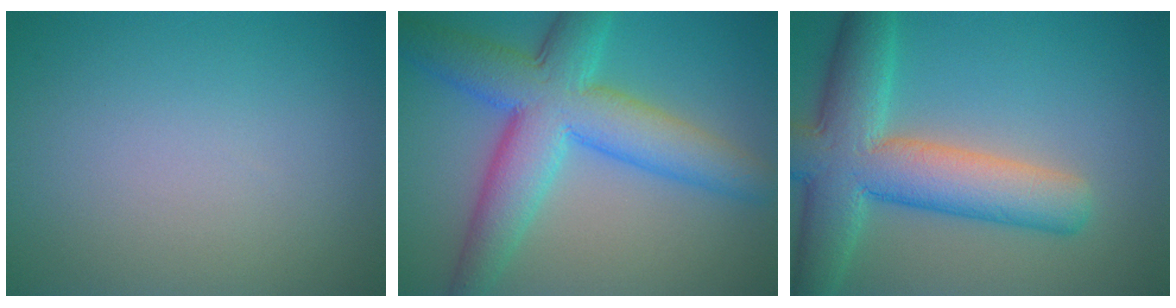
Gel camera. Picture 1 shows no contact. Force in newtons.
{"total": 9.3, "press": 9.3, "slide": 0.4}
{"total": 9.5, "press": 9.4, "slide": 0.6}